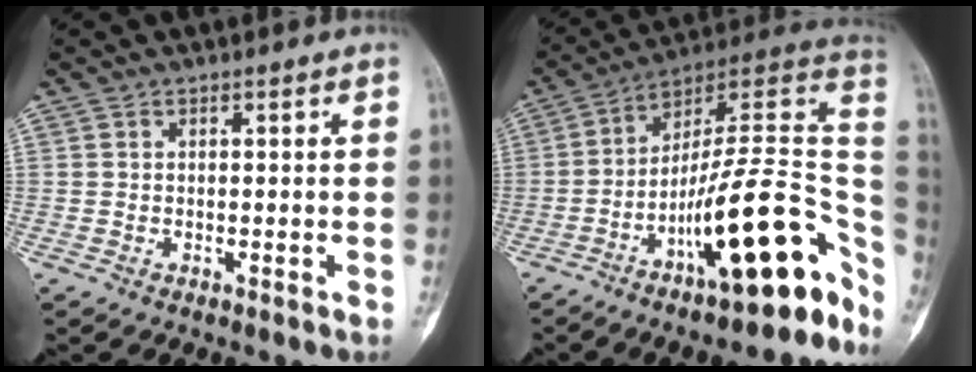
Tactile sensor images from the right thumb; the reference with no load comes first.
{"total": 25.9, "force": [-9.5, 7.4, 22.9], "torque": [-0.269, 0.075, -0.140]}